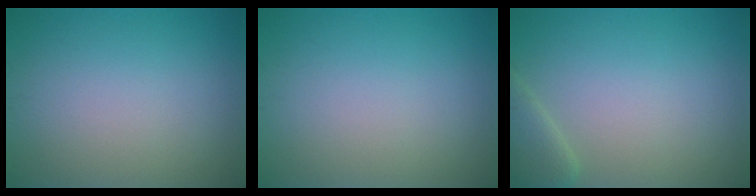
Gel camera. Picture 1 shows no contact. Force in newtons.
{"total": 0.0}
{"total": 2.5, "press": 2.5, "slide": 0.1}